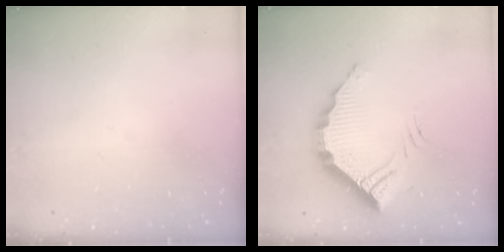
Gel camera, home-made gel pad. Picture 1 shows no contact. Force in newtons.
{"total": 14.3, "press": 14.3, "slide": 0.3}